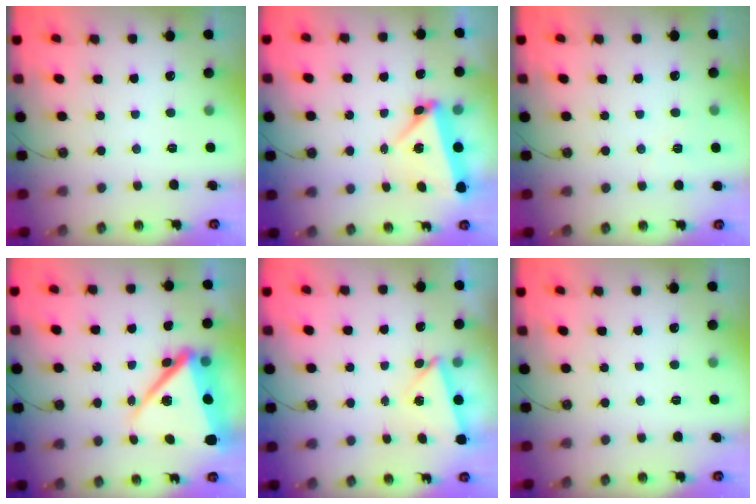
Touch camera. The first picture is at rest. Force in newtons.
{"total": 5.7, "press": 4.8, "slide": 3.1}
{"total": 3.2, "press": 3.1, "slide": 0.8}
{"total": 16.9, "press": 16.8, "slide": 1.7}
{"total": 3.9, "press": 3.2, "slide": 2.2}
{"total": 0.0}